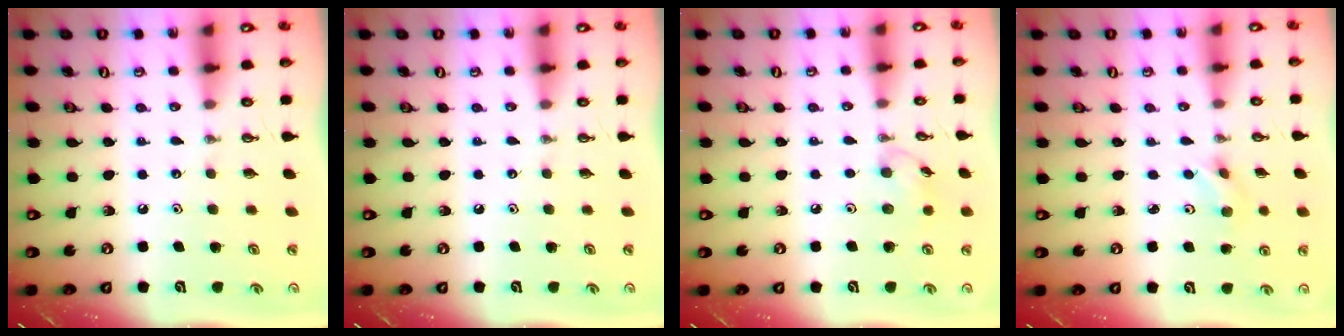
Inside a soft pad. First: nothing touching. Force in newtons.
{"total": 0.0}
{"total": 6.3, "press": 6.2, "slide": 1.0}
{"total": 2.4, "press": 2.4, "slide": 0.1}